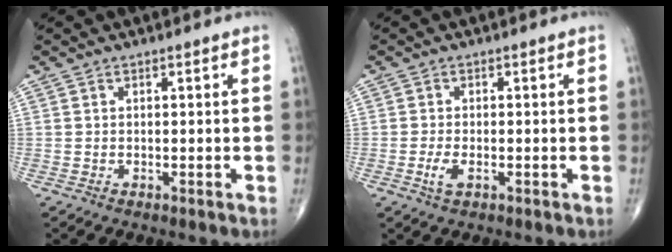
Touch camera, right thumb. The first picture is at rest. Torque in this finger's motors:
{"motor_torque": [-0.01, 0.05, 0.17, 0.19, 0.02]}